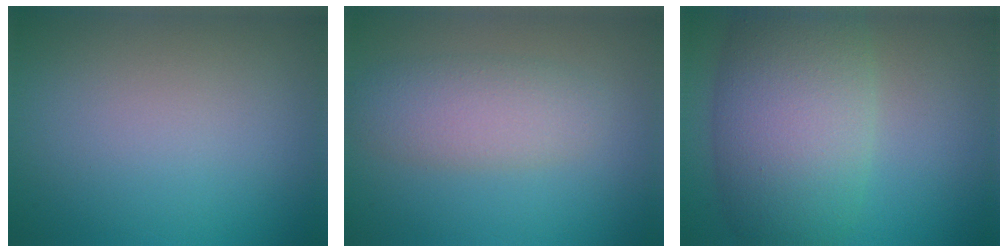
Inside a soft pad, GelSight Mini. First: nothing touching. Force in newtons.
{"total": 3.8, "press": 3.8, "slide": 0.1}
{"total": 9.8, "press": 9.8, "slide": 0.3}